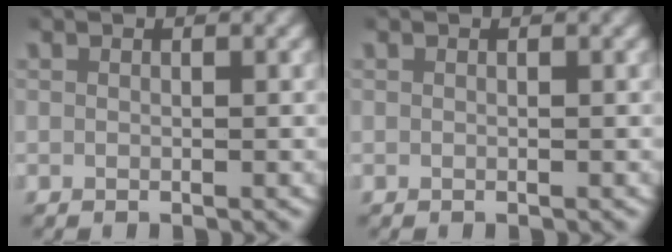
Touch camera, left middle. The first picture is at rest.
{"total": 0.0}